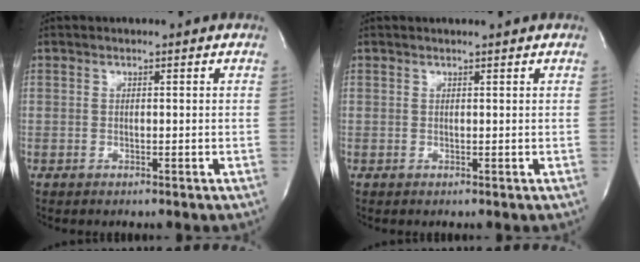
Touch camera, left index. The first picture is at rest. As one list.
[{"total": 1.0, "force": [0.9, -0.3, 0.3], "torque": [-0.004, 0.000, 0.013]}]